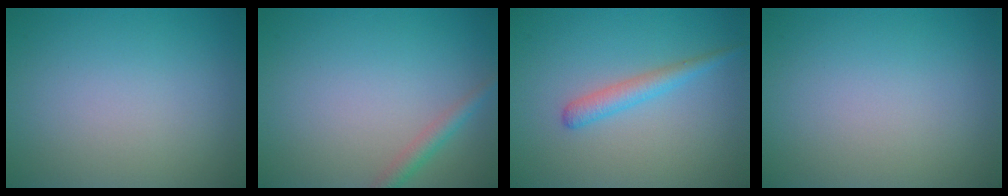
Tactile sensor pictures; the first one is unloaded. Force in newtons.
{"total": 1.7, "press": 1.7, "slide": 0.1}
{"total": 2.1, "press": 2.1, "slide": 0.1}
{"total": 0.0}